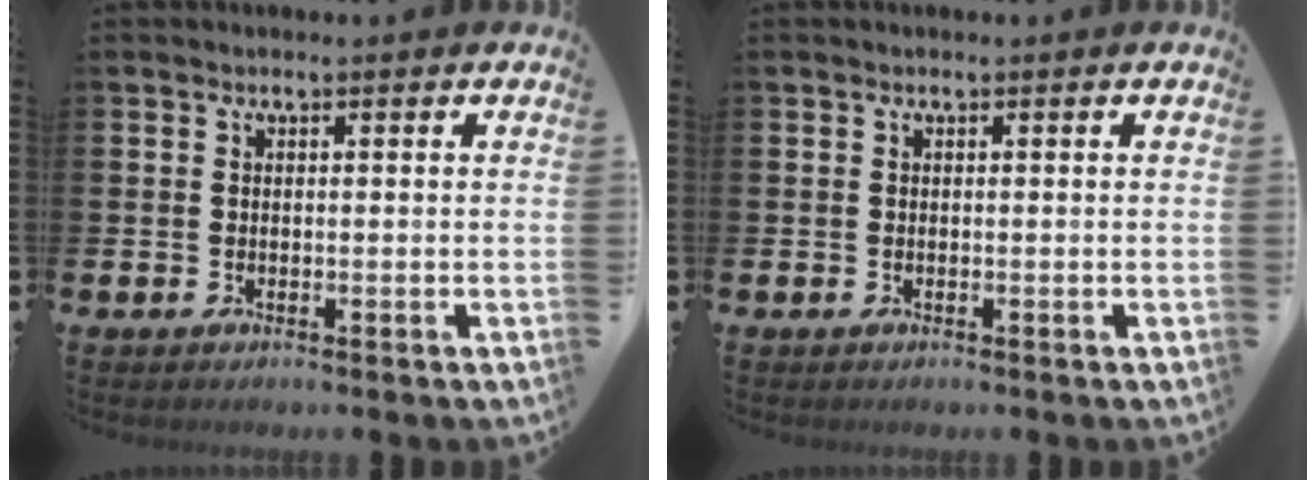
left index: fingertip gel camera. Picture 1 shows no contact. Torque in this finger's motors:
{"motor_torque": [-0.03, 0.03, 0.00, 0.00]}